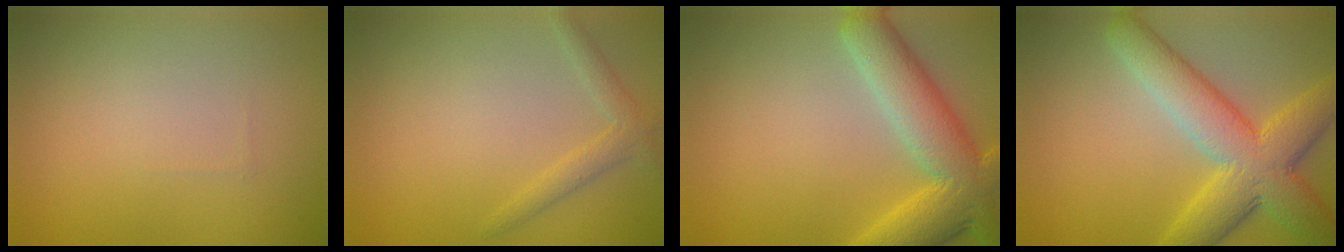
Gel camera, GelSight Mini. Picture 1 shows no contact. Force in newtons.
{"total": 1.7, "press": 1.7, "slide": 0.1}
{"total": 8.0, "press": 8.0, "slide": 0.5}
{"total": 8.2, "press": 8.2, "slide": 0.1}